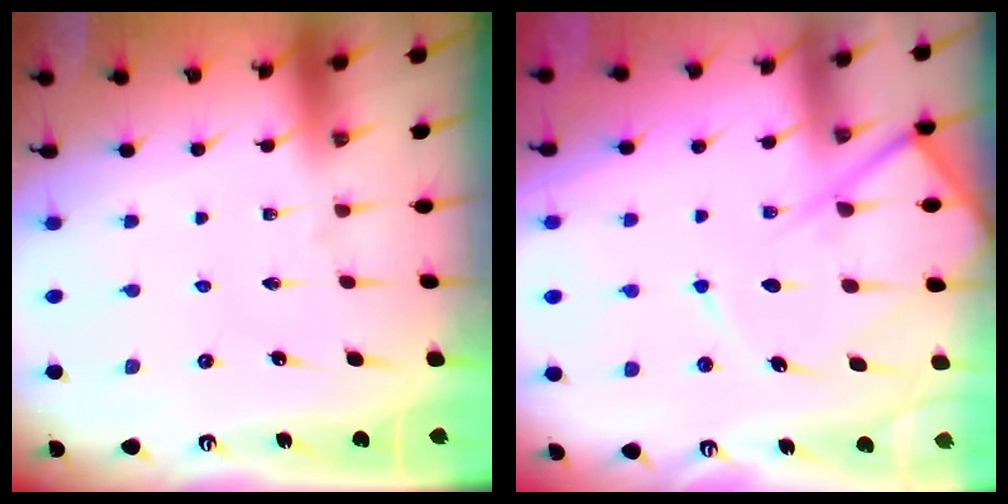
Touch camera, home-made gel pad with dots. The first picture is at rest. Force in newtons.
{"total": 12.8, "press": 12.7, "slide": 1.0}